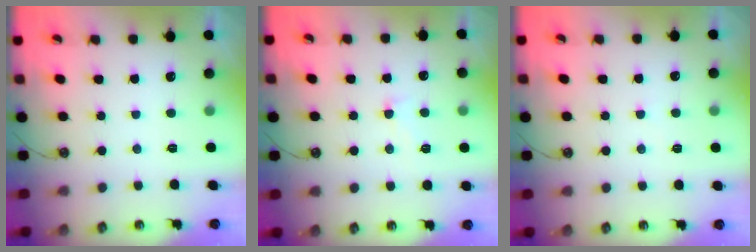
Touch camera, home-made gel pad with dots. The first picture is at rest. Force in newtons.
{"total": 1.1, "press": 1.0, "slide": 0.6}
{"total": 2.4, "press": 2.4, "slide": 0.2}